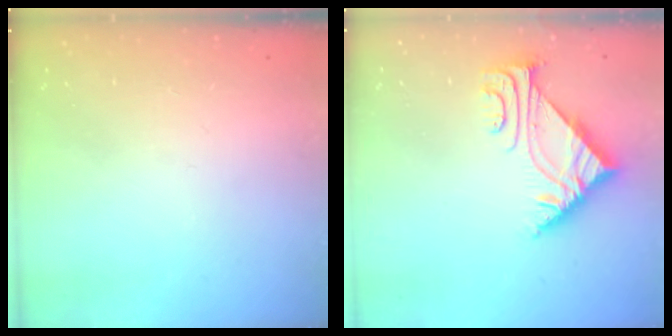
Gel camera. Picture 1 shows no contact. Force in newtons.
{"total": 4.9, "press": 4.8, "slide": 0.8}